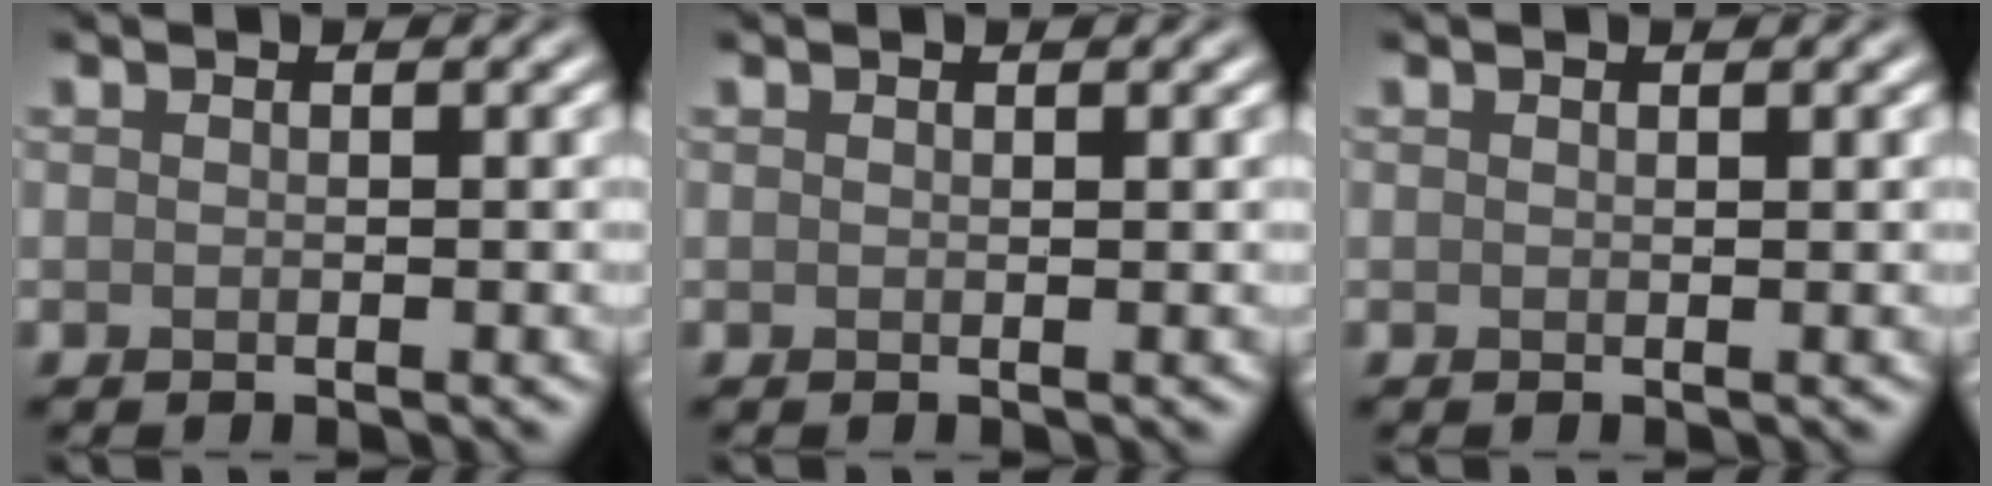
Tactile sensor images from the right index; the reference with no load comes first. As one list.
[{"total": 0.0}, {"total": 0.0}]